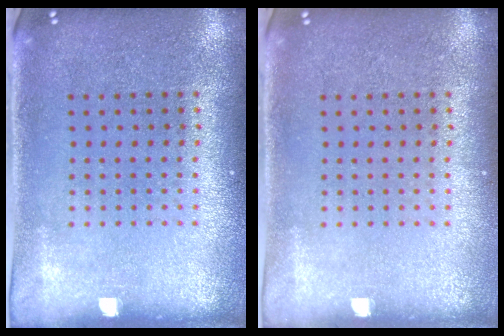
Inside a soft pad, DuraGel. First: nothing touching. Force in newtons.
{"total": 0.0}